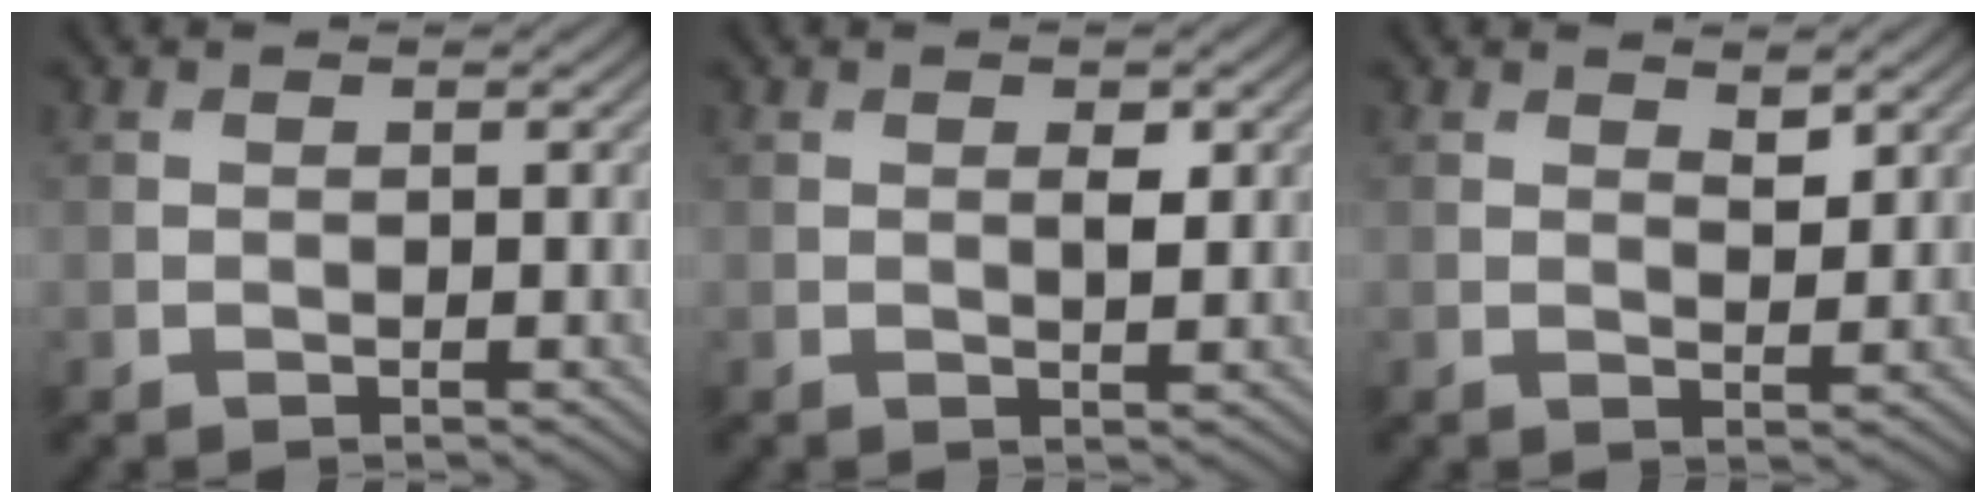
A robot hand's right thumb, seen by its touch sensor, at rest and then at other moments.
{"total": 1.6, "force": [0.5, 0.5, 1.4], "torque": [-0.025, -0.004, 0.009]}
{"total": 1.8, "force": [1.3, 0.6, 1.1], "torque": [-0.019, -0.005, 0.025]}